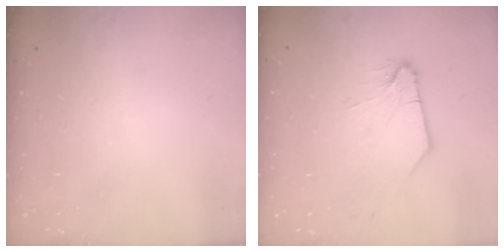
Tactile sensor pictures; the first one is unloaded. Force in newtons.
{"total": 2.4, "press": 2.4, "slide": 0.5}